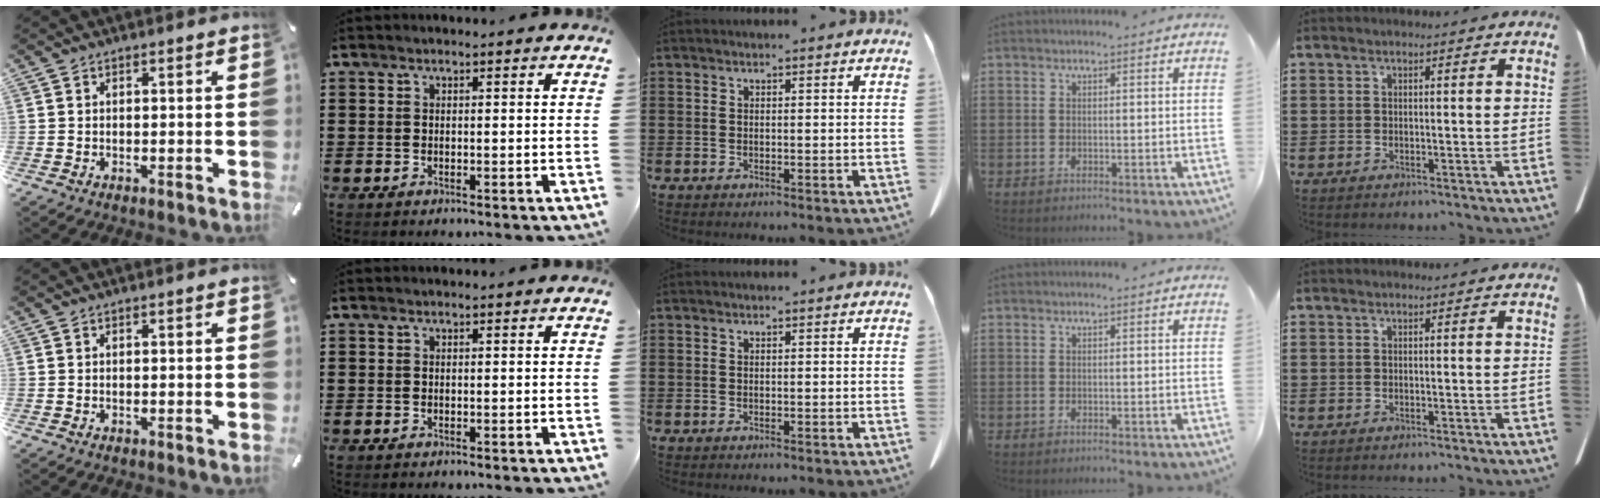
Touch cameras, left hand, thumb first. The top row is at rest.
{}